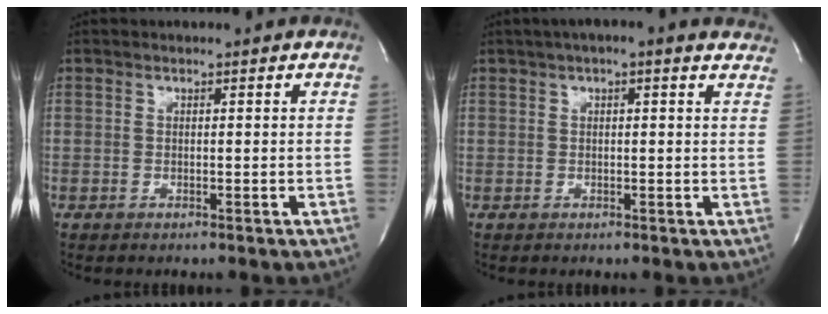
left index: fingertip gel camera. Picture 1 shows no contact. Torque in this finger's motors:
{"motor_torque": [-0.35, -0.51, 0.43, 0.06]}